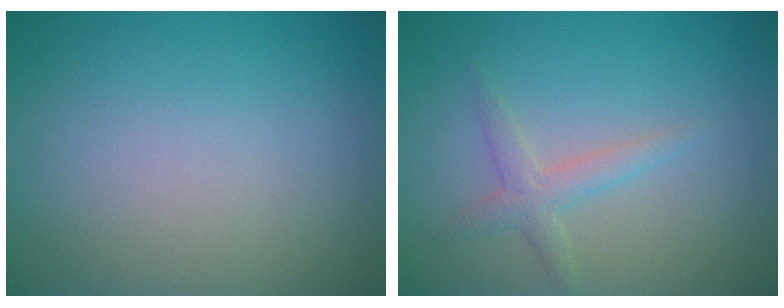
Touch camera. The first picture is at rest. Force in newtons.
{"total": 1.9, "press": 1.9, "slide": 0.0}